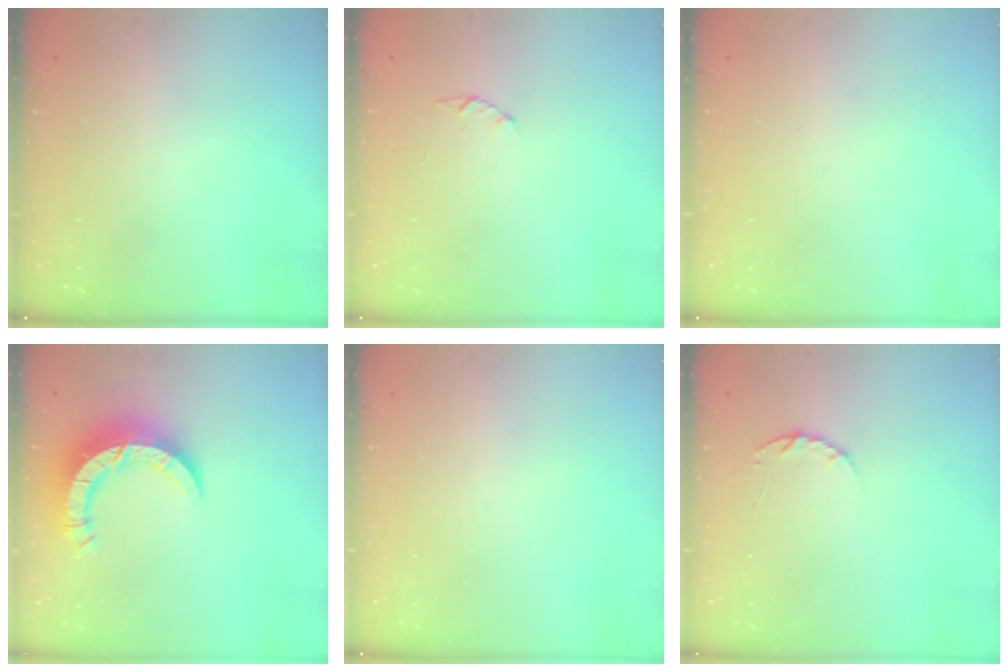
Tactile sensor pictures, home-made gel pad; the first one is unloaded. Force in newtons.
{"total": 1.4, "press": 1.4, "slide": 0.3}
{"total": 0.0}
{"total": 10.0, "press": 9.9, "slide": 1.2}
{"total": 0.0}
{"total": 4.4, "press": 4.4, "slide": 0.6}